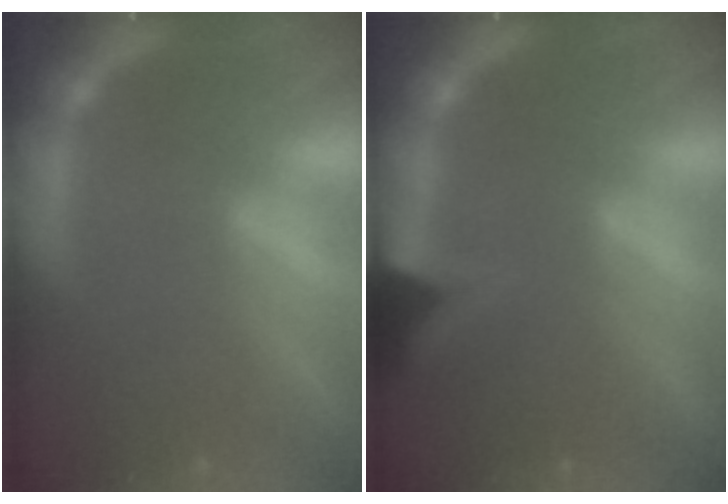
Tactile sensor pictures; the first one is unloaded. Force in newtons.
{"total": 4.0}